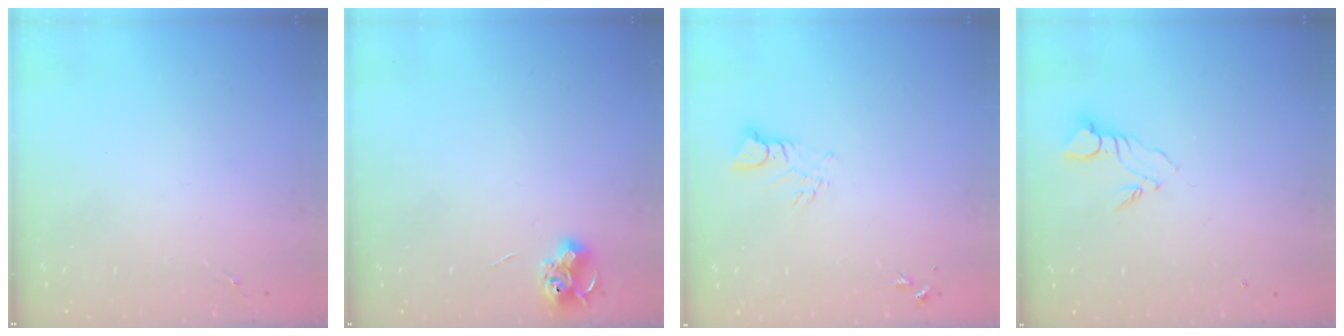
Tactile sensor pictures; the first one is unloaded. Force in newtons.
{"total": 6.5, "press": 6.5, "slide": 0.8}
{"total": 3.9, "press": 3.9, "slide": 0.4}
{"total": 4.2, "press": 4.2, "slide": 0.1}